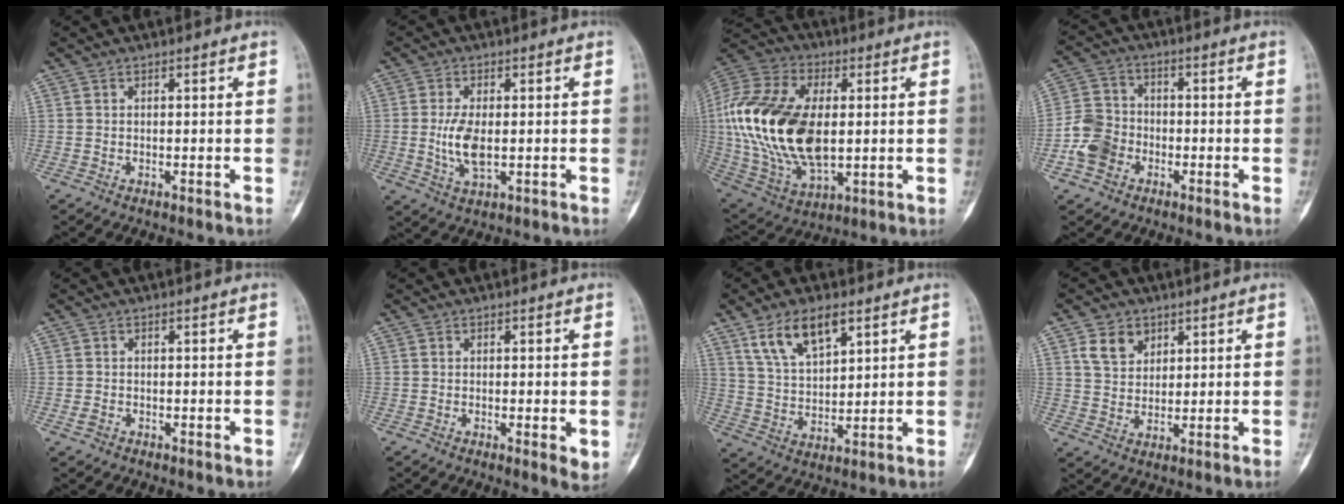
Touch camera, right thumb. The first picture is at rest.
{"total": 6.6, "force": [-0.3, 3.1, 5.8], "torque": [-0.122, -0.007, -0.002]}
{"total": 25.6, "force": [1.4, 14.7, 20.9], "torque": [-0.433, -0.007, 0.030]}
{"total": 7.9, "force": [-2.9, 6.4, 3.5], "torque": [-0.055, 0.026, -0.059]}
{"total": 1.0, "force": [-0.5, 0.8, 0.3], "torque": [-0.007, 0.003, -0.009]}
{"total": 2.9, "force": [-0.3, 0.9, 2.8], "torque": [-0.040, -0.010, -0.004]}
{"total": 10.6, "force": [6.2, 4.8, 7.1], "torque": [-0.121, -0.023, 0.126]}
{"total": 6.3, "force": [3.2, 4.6, 2.8], "torque": [-0.031, -0.016, 0.064]}